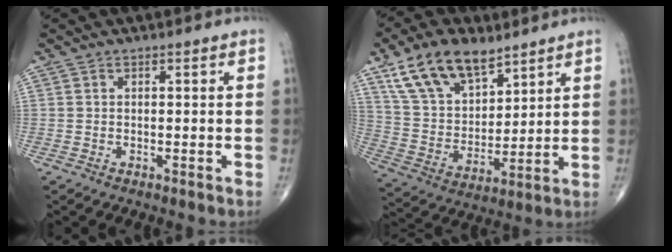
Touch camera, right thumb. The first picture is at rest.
{"total": 16.0, "force": [10.3, 8.3, 9.0], "torque": [-0.136, -0.037, 0.200]}